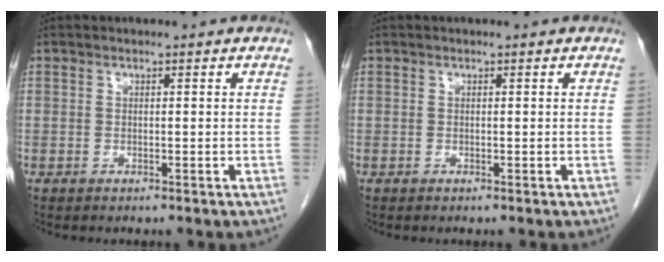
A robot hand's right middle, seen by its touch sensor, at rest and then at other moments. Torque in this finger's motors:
{"motor_torque": [-0.04, 0.06, 0.04, 0.01]}